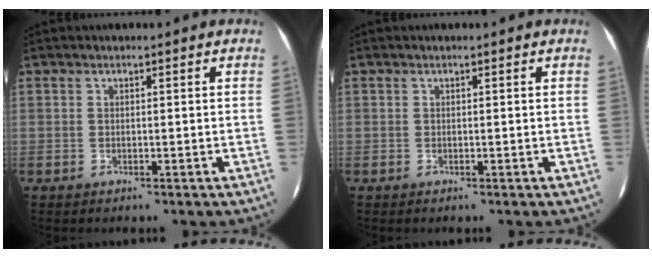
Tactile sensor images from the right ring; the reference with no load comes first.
{"total": 0.0}